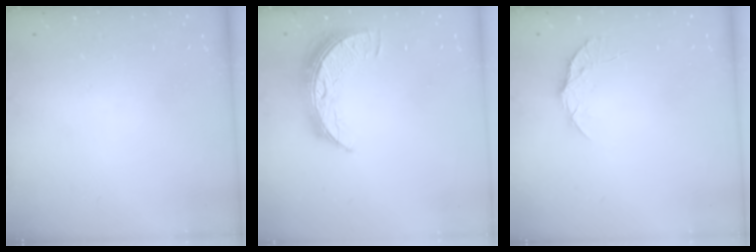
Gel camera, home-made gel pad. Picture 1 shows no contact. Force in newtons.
{"total": 9.4, "press": 9.4, "slide": 0.7}
{"total": 8.1, "press": 8.1, "slide": 0.7}